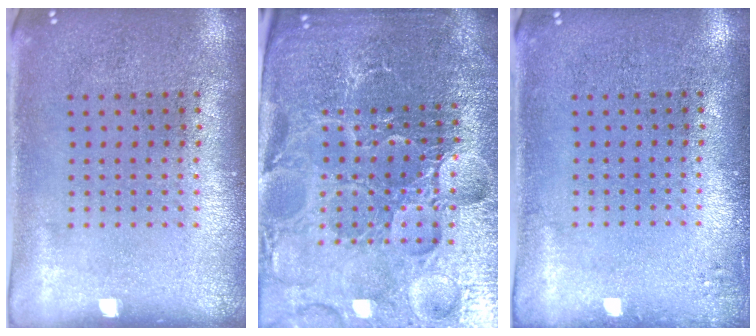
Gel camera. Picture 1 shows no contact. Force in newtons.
{"total": 5.5, "press": 5.2, "slide": 1.8}
{"total": 1.0, "press": 1.0, "slide": 0.2}